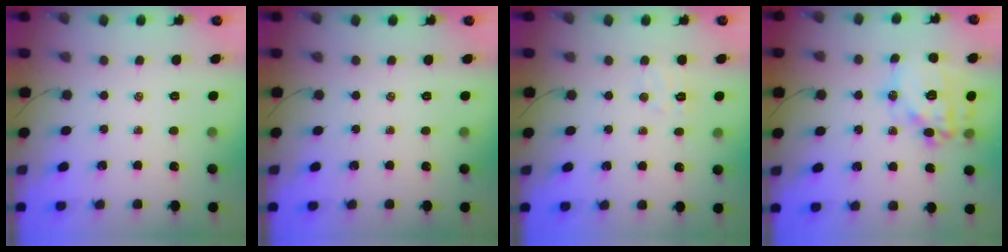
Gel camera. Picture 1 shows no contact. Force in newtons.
{"total": 0.0}
{"total": 5.2, "press": 5.0, "slide": 1.2}
{"total": 15.9, "press": 15.7, "slide": 2.6}